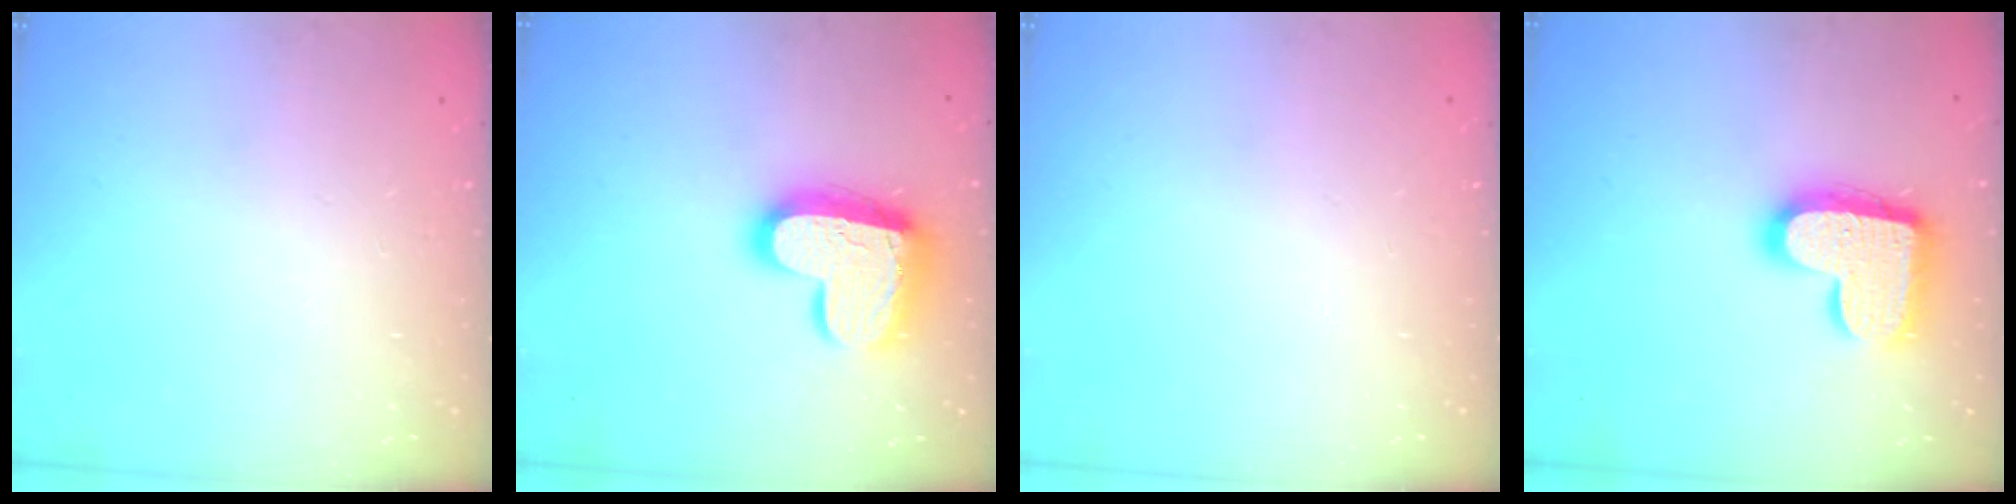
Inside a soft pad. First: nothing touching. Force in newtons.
{"total": 17.7, "press": 17.7, "slide": 1.0}
{"total": 0.0}
{"total": 18.3, "press": 18.2, "slide": 1.1}